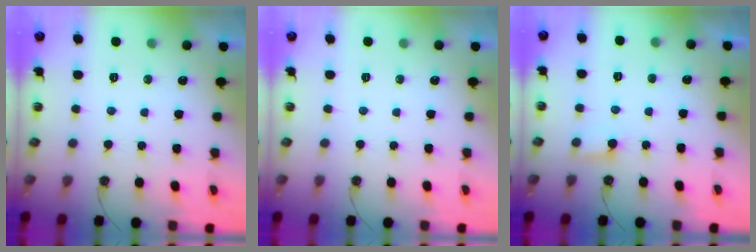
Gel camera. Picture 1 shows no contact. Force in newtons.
{"total": 0.0}
{"total": 4.7, "press": 4.6, "slide": 0.4}